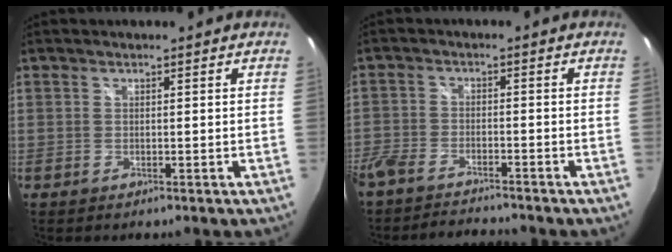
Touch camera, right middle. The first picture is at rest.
{"total": 9.4, "force": [-8.4, 2.7, 3.2], "torque": [-0.099, -0.017, -0.148]}